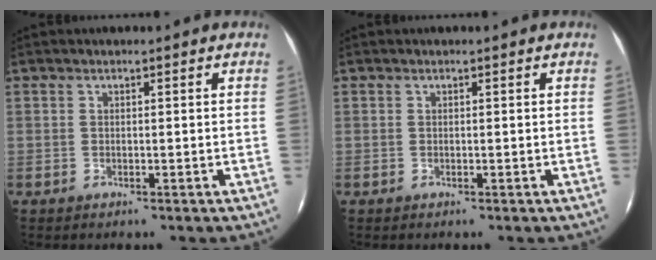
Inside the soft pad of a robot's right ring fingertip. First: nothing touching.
{"total": 0.0}